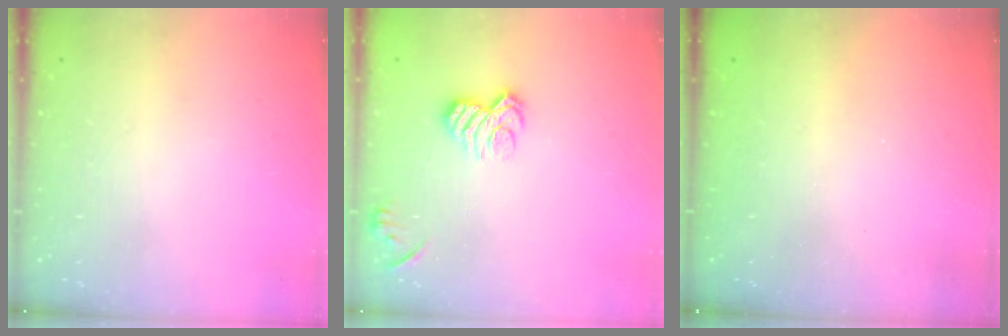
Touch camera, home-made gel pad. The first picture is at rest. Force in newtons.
{"total": 9.2, "press": 9.1, "slide": 1.2}
{"total": 2.3, "press": 2.1, "slide": 0.8}